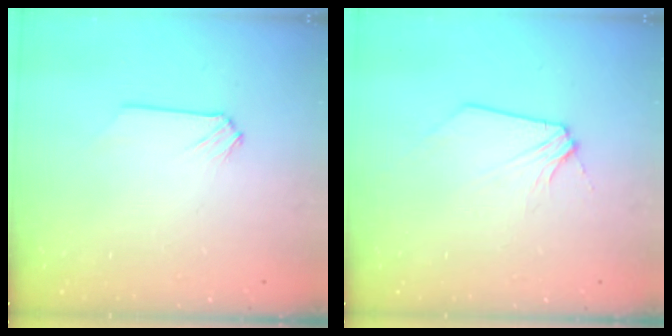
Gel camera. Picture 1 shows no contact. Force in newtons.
{"total": 2.3, "press": 2.2, "slide": 0.5}